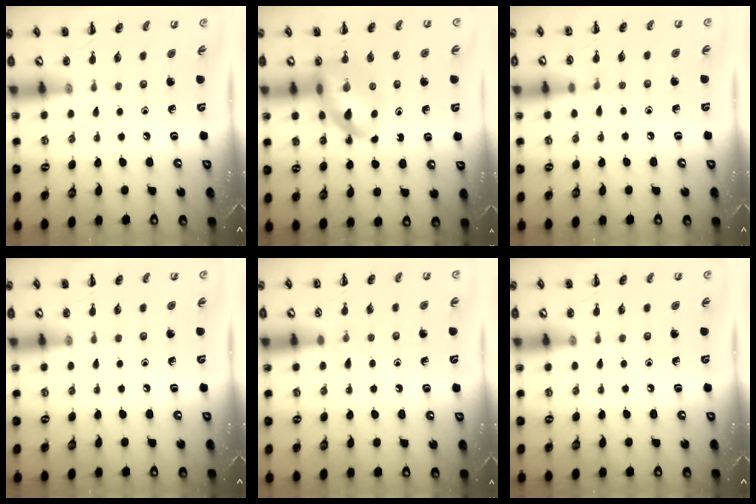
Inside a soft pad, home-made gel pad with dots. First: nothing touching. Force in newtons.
{"total": 13.8, "press": 13.3, "slide": 3.6}
{"total": 3.7, "press": 3.4, "slide": 1.4}
{"total": 0.0}
{"total": 5.3, "press": 5.0, "slide": 1.8}
{"total": 0.0}